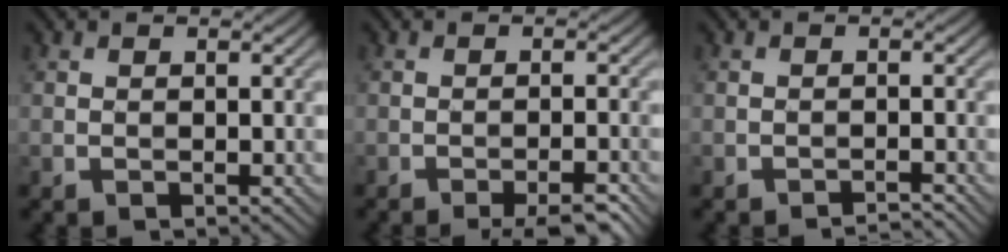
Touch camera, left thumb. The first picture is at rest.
{"total": 3.3, "force": [-2.6, -0.2, 1.9], "torque": [-0.030, 0.011, -0.046]}
{"total": 1.4, "force": [-1.2, -0.6, -0.3], "torque": [0.003, 0.008, -0.029]}